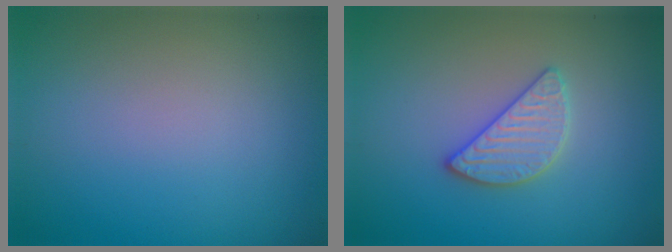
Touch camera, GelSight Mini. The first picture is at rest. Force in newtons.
{"total": 2.8, "press": 2.7, "slide": 0.5}